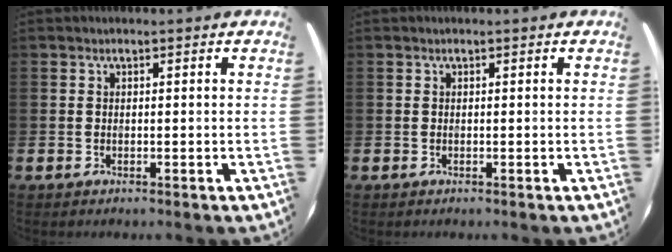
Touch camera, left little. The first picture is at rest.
{"total": 0.0}